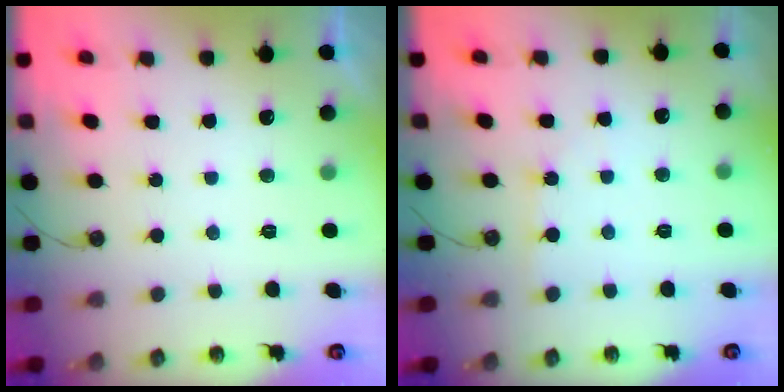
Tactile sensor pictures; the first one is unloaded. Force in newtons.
{"total": 2.7, "press": 2.7, "slide": 0.5}